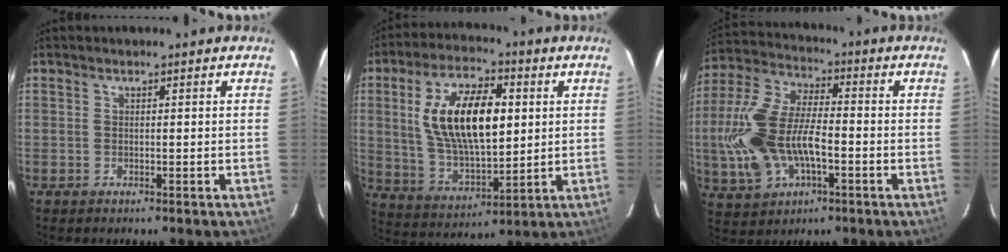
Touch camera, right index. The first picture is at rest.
{"total": 18.0, "force": [3.5, 8.2, 15.7], "torque": [-0.296, 0.011, 0.075]}
{"total": 17.7, "force": [-3.5, 9.3, 14.6], "torque": [-0.329, 0.003, -0.059]}